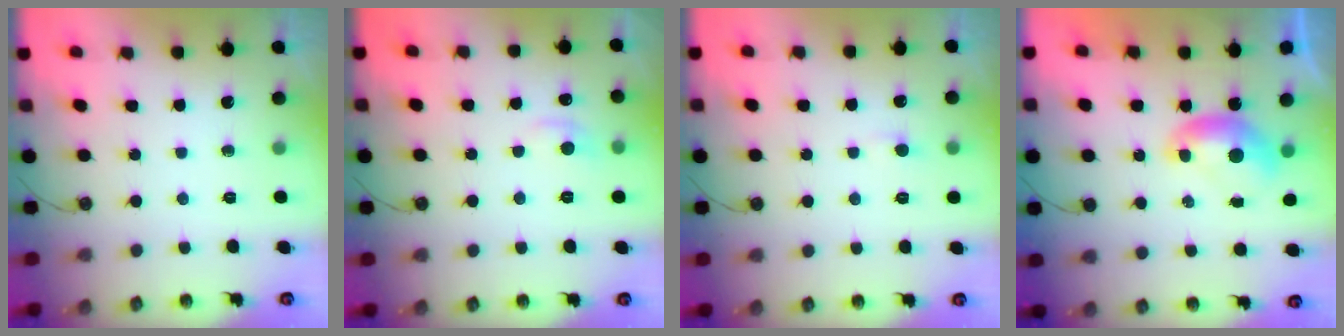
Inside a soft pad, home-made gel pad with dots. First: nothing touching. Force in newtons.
{"total": 1.3, "press": 0.9, "slide": 0.9}
{"total": 2.3, "press": 2.3, "slide": 0.3}
{"total": 0.0}